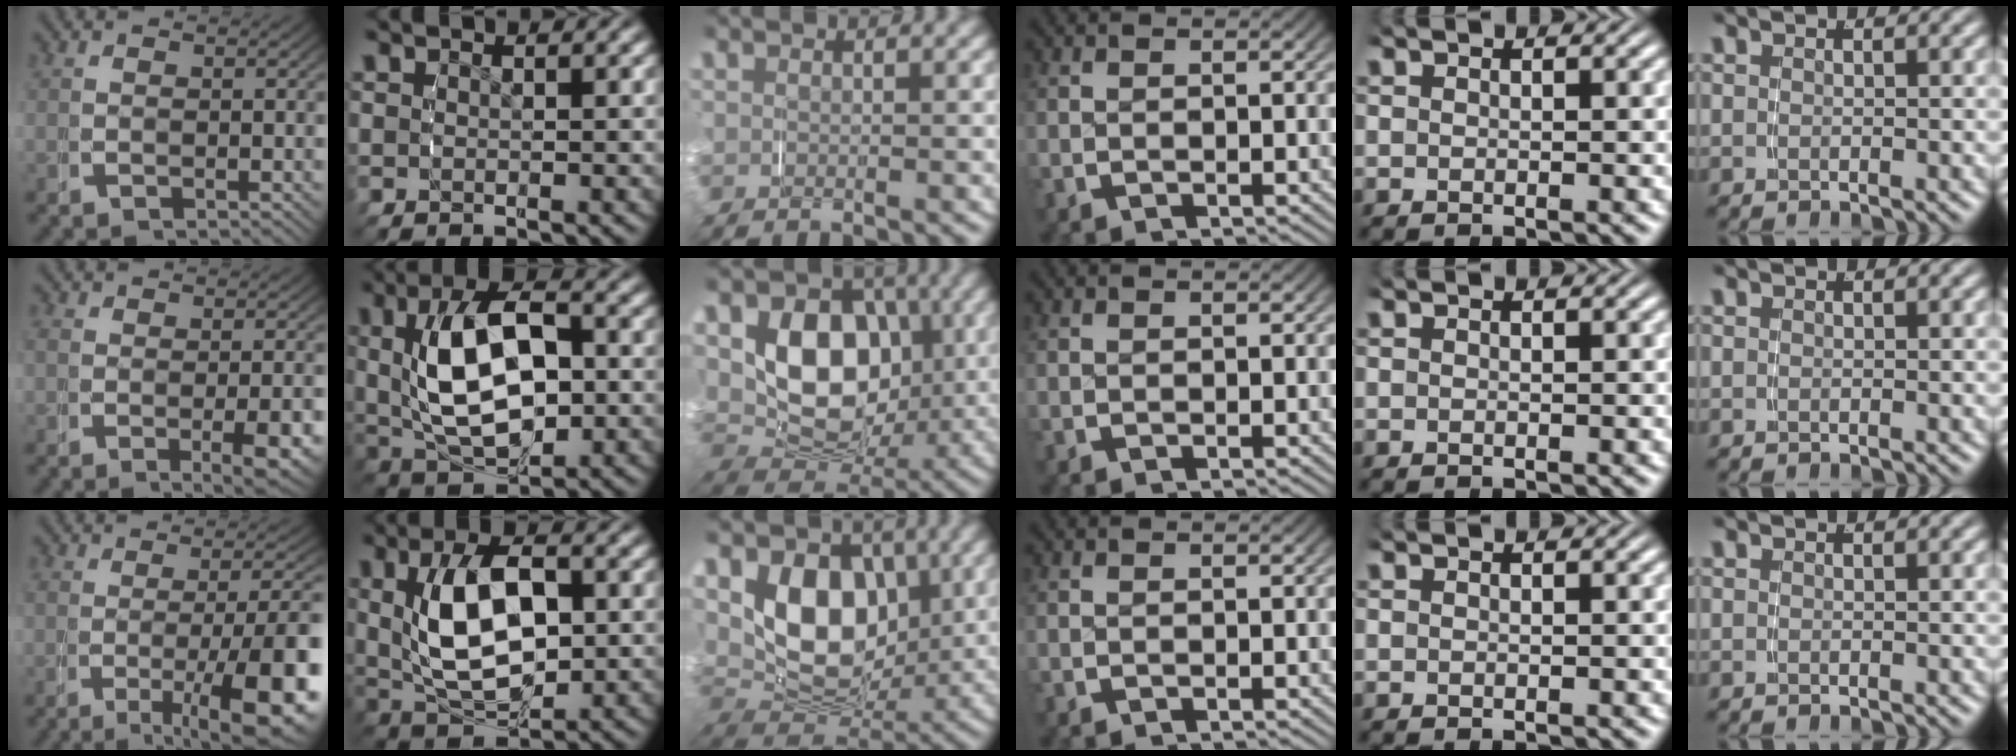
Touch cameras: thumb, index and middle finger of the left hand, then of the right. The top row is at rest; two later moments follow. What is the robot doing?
{"motion": "grasp_and_lifting", "object": "pencil case"}